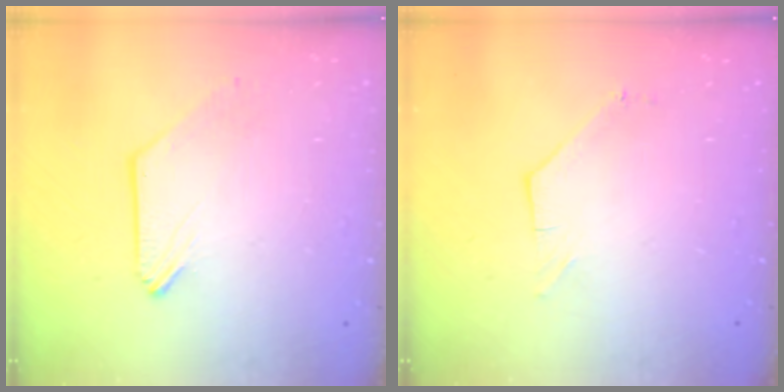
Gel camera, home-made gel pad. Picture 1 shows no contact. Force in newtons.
{"total": 1.3, "press": 1.3, "slide": 0.2}